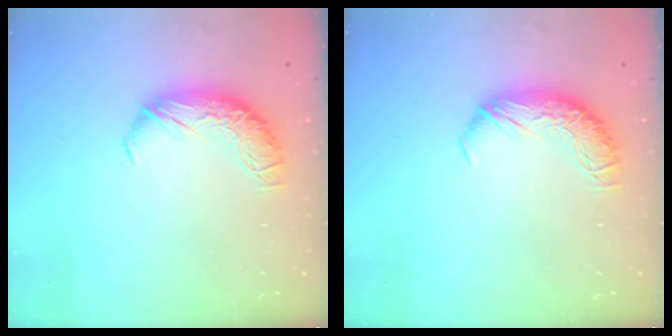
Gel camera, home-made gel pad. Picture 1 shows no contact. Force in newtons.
{"total": 0.0}